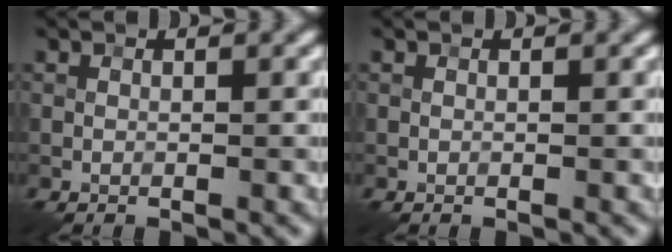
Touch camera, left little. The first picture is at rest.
{"total": 0.0}